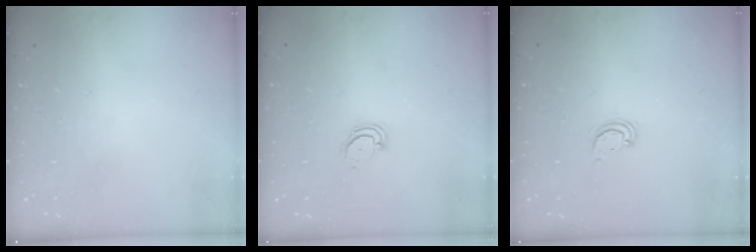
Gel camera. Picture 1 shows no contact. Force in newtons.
{"total": 3.3, "press": 3.3, "slide": 0.3}
{"total": 2.5, "press": 2.5, "slide": 0.3}